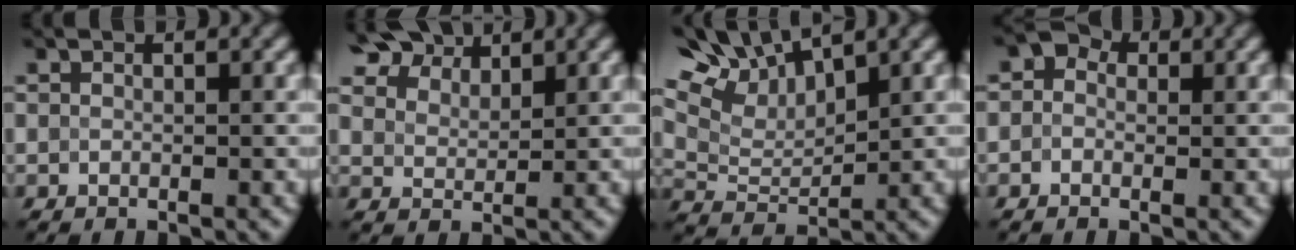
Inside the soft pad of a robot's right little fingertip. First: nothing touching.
{"total": 3.9, "force": [3.2, 1.5, 1.8], "torque": [-0.054, -0.017, 0.058]}
{"total": 9.1, "force": [5.9, 3.7, 5.9], "torque": [-0.133, 0.028, 0.080]}
{"total": 3.0, "force": [0.3, 2.9, 0.9], "torque": [-0.025, 0.026, -0.028]}